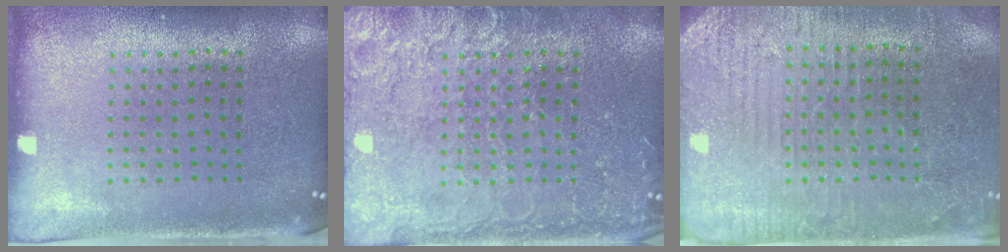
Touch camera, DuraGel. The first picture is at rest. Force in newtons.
{"total": 5.4, "press": 5.4, "slide": 0.7}
{"total": 3.0, "press": 2.9, "slide": 0.7}